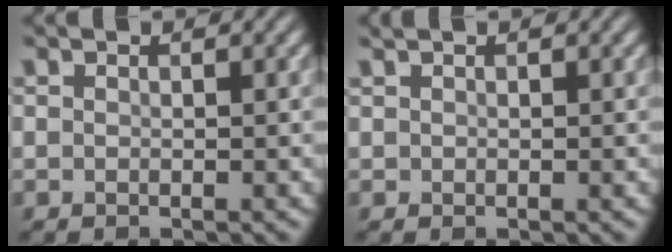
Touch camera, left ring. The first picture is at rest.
{"total": 0.5, "force": [0.4, 0.3, 0.1], "torque": [-0.002, 0.002, 0.010]}